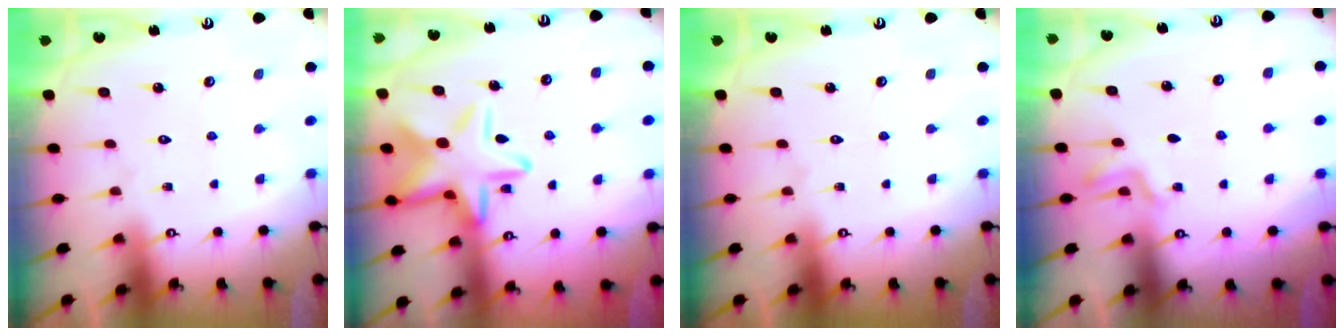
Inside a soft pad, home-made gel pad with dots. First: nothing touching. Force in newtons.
{"total": 17.7, "press": 17.7, "slide": 1.0}
{"total": 0.0}
{"total": 1.9, "press": 1.2, "slide": 1.4}